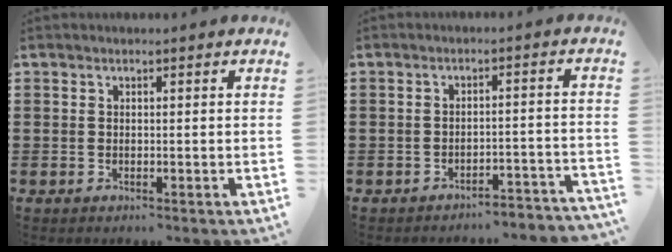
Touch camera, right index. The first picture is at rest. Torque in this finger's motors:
{"motor_torque": [0.18, 0.19, 0.15, 0.00]}